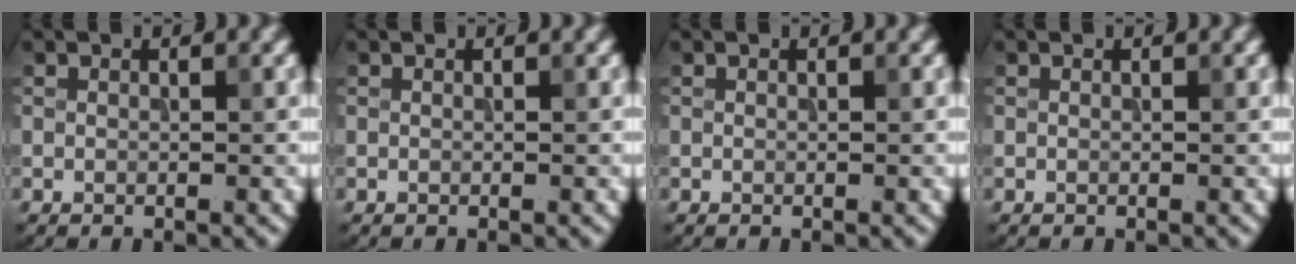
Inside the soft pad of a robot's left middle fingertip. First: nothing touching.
{"total": 0.0}
{"total": 0.0}
{"total": 0.0}